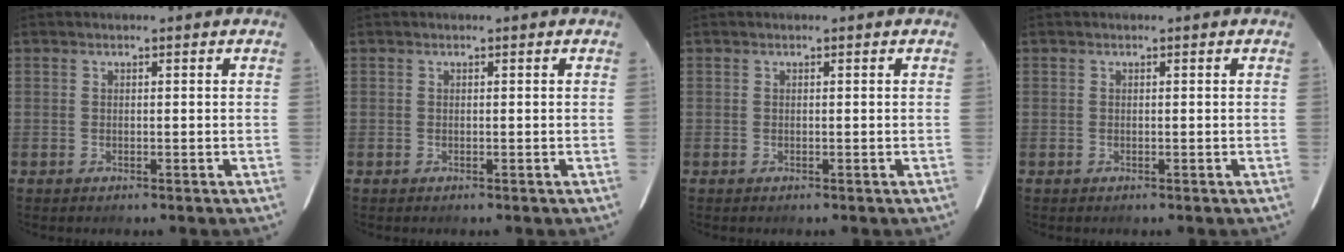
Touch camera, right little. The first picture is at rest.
{"total": 0.0}
{"total": 0.0}
{"total": 0.0}